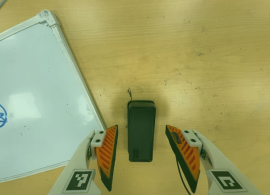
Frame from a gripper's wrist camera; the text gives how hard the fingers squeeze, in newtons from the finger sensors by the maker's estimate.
{"total": 0.0}